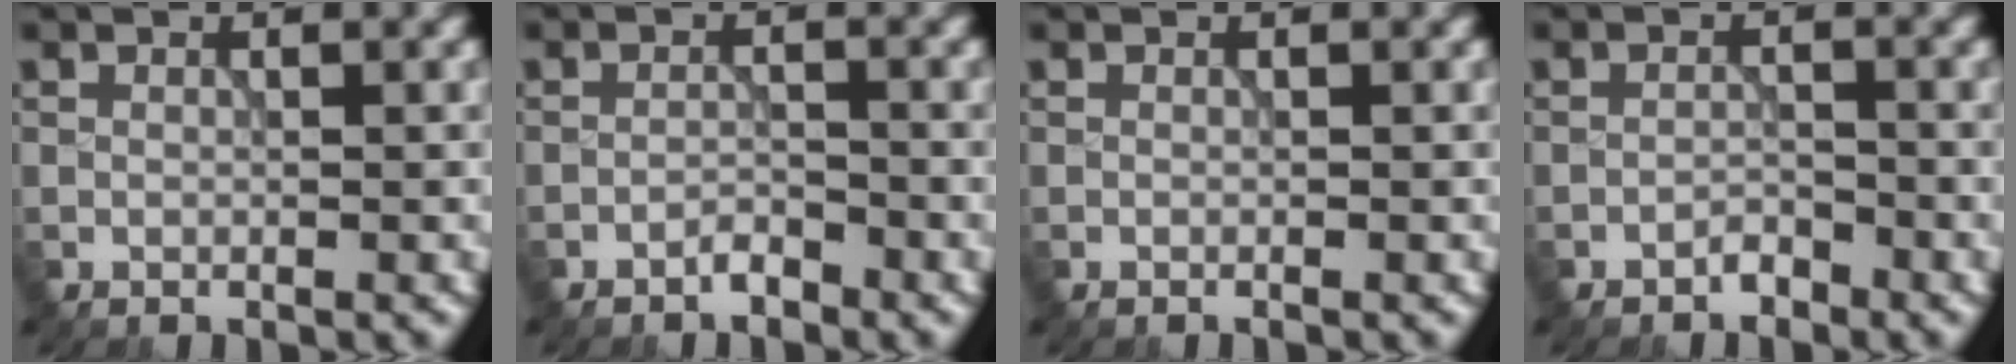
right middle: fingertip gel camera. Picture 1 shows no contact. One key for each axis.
{"total": 1.2, "fx": -1.1, "fy": 0.2, "fz": 0.5, "tx": -0.007, "ty": 0.004, "tz": -0.022}
{"total": 0.0}
{"total": 1.1, "fx": -1.1, "fy": 0.3, "fz": 0.3, "tx": -0.002, "ty": 0.004, "tz": -0.020}